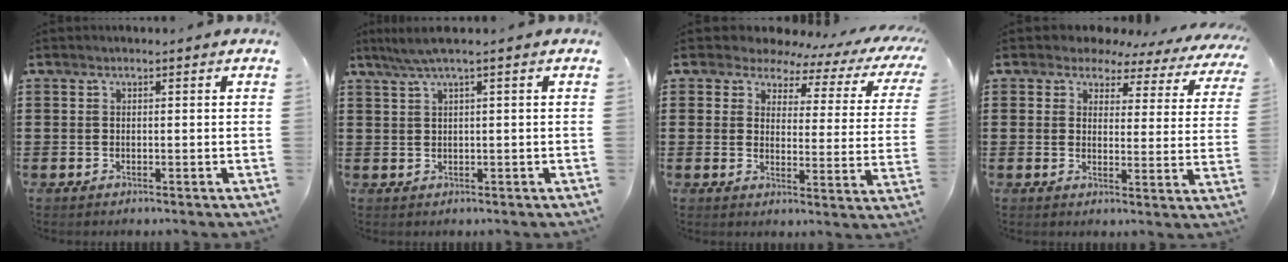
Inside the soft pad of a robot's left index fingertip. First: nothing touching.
{"total": 2.2, "force": [0.9, -0.3, 2.0], "torque": [-0.037, -0.002, 0.015]}
{"total": 4.0, "force": [3.1, 2.2, 1.2], "torque": [-0.041, -0.017, 0.046]}
{"total": 3.6, "force": [3.1, 1.8, 0.7], "torque": [-0.035, -0.014, 0.049]}